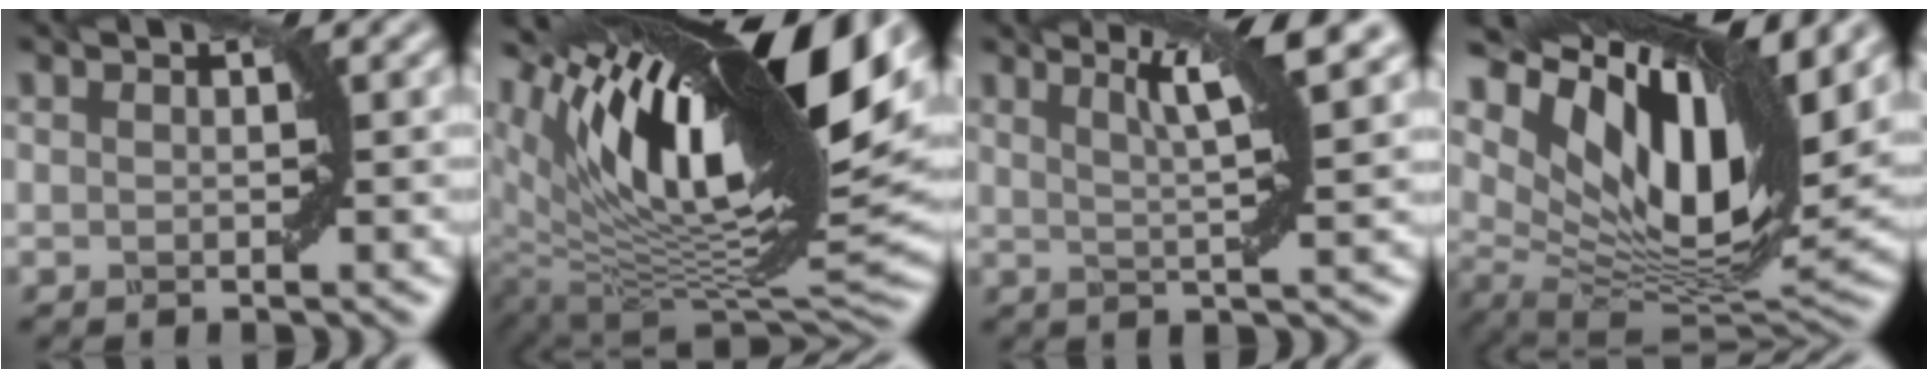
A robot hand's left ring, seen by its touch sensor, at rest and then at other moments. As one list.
[{"total": 17.1, "force": [7.3, 5.3, 14.5], "torque": [-0.254, 0.009, 0.132]}, {"total": 5.6, "force": [2.9, 0.7, 4.8], "torque": [-0.072, 0.008, 0.052]}, {"total": 14.3, "force": [6.2, 6.6, 11.1], "torque": [-0.202, 0.009, 0.114]}]